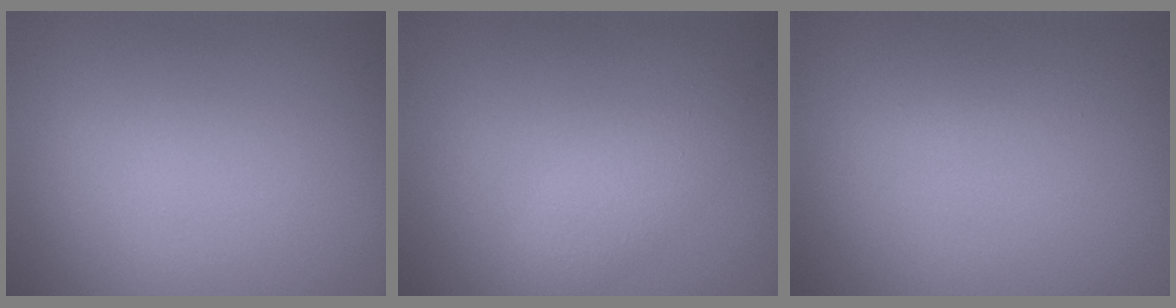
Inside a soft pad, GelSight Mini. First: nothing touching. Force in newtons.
{"total": 2.2, "press": 2.2, "slide": 0.2}
{"total": 0.6, "press": 0.6, "slide": 0.0}